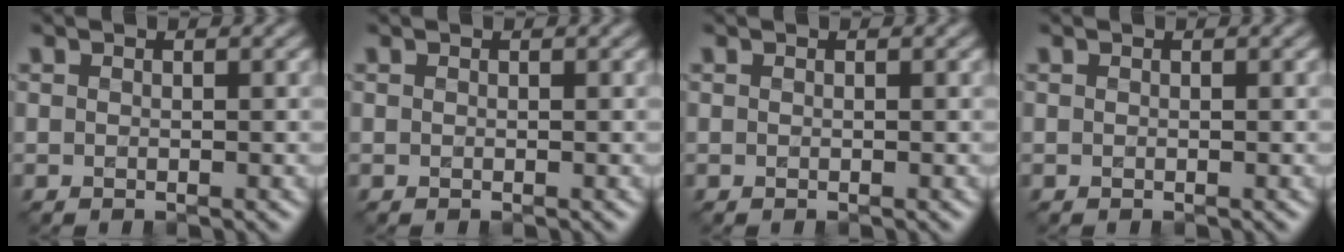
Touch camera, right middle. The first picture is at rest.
{"total": 0.0}
{"total": 0.0}
{"total": 0.0}